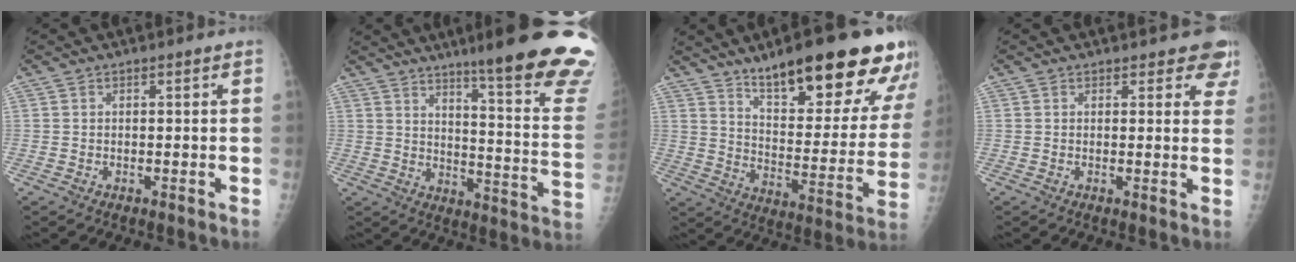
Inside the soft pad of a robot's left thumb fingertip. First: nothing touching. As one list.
[{"total": 25.7, "force": [19.0, 2.1, 17.2], "torque": [-0.193, -0.124, 0.247]}, {"total": 26.6, "force": [18.0, 7.4, 18.2], "torque": [-0.212, -0.078, 0.265]}, {"total": 5.7, "force": [4.8, 2.3, 1.9], "torque": [0.018, -0.020, 0.038]}]